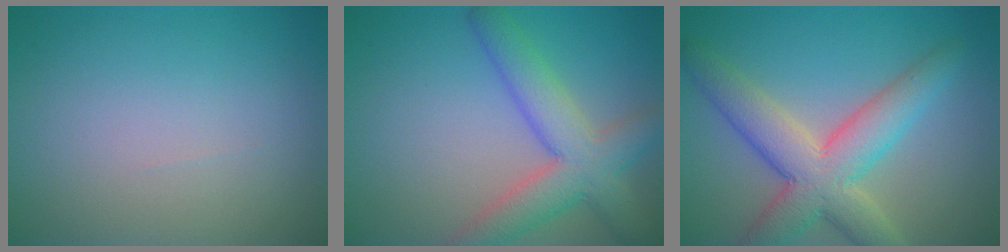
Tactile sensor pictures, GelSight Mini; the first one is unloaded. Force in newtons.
{"total": 6.2, "press": 6.2, "slide": 0.4}
{"total": 7.2, "press": 7.2, "slide": 0.5}